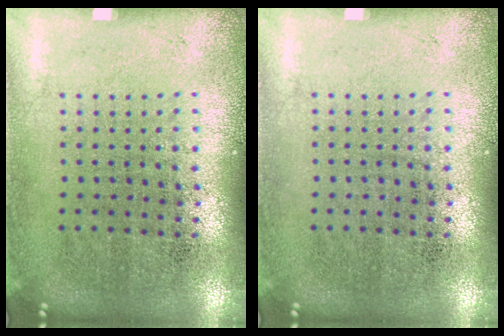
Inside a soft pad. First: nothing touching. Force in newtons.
{"total": 0.0}